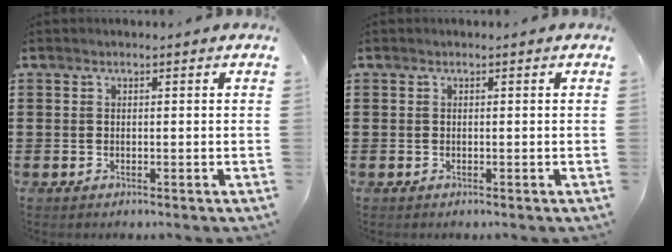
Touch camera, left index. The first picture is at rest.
{"total": 0.0}